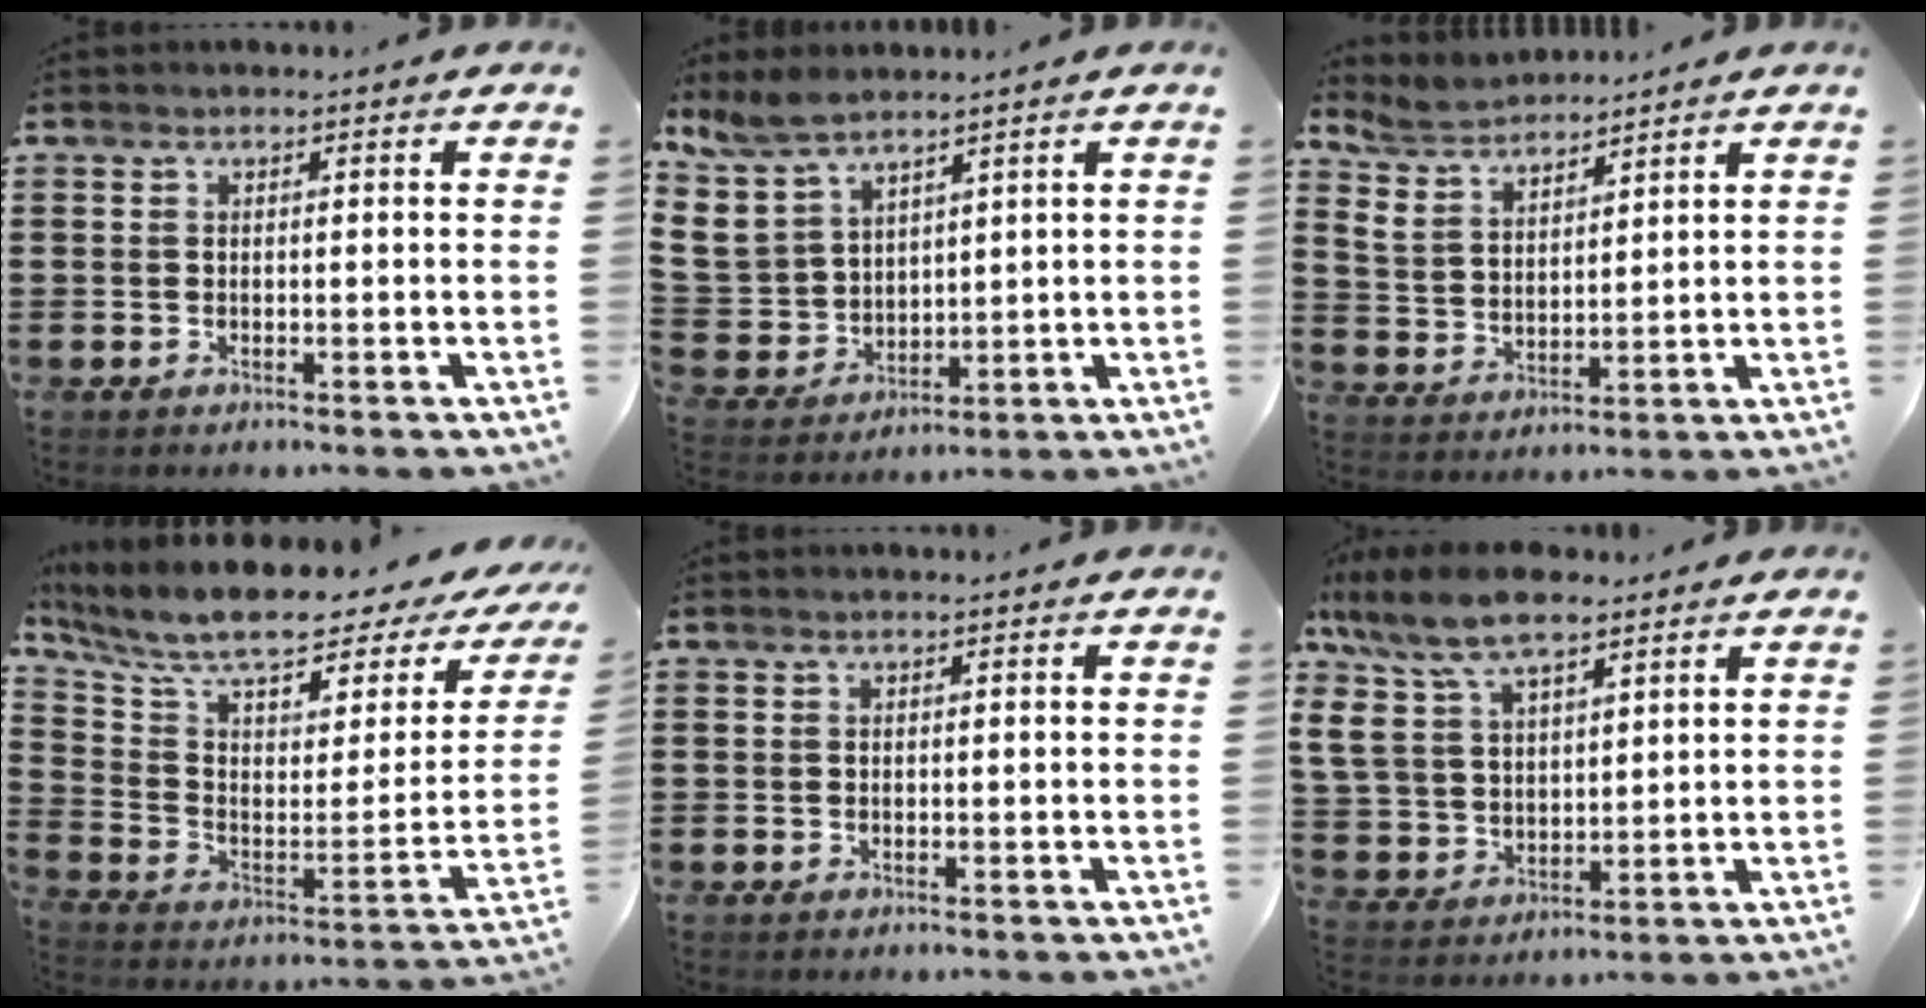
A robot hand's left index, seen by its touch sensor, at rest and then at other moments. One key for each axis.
{"total": 6.9, "fx": 5.1, "fy": 4.2, "fz": 1.9, "tx": -0.076, "ty": -0.018, "tz": 0.098}
{"total": 4.9, "fx": 4.7, "fy": 1.4, "fz": 0.6, "tx": -0.036, "ty": -0.014, "tz": 0.086}
{"total": 9.2, "fx": 7.2, "fy": 1.6, "fz": 5.5, "tx": -0.137, "ty": -0.046, "tz": 0.123}
{"total": 0.0}
{"total": 11.5, "fx": 8.2, "fy": 5.0, "fz": 6.4, "tx": -0.164, "ty": -0.018, "tz": 0.152}